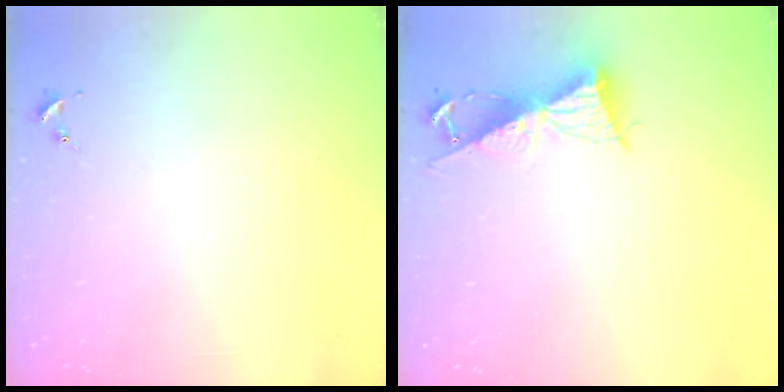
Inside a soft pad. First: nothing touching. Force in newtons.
{"total": 9.2, "press": 9.2, "slide": 0.3}